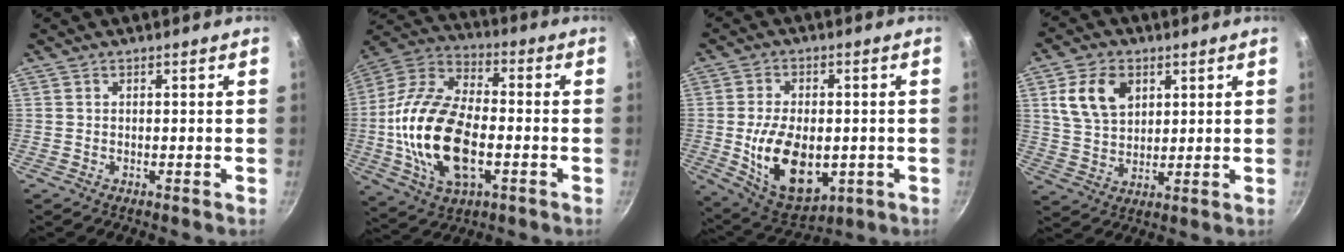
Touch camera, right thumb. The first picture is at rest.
{"total": 22.5, "force": [-3.6, 12.2, 18.5], "torque": [-0.369, 0.016, -0.064]}
{"total": 15.7, "force": [-2.7, 9.2, 12.4], "torque": [-0.192, -0.004, -0.022]}
{"total": 10.3, "force": [3.9, 7.0, 6.4], "torque": [-0.101, -0.008, 0.078]}